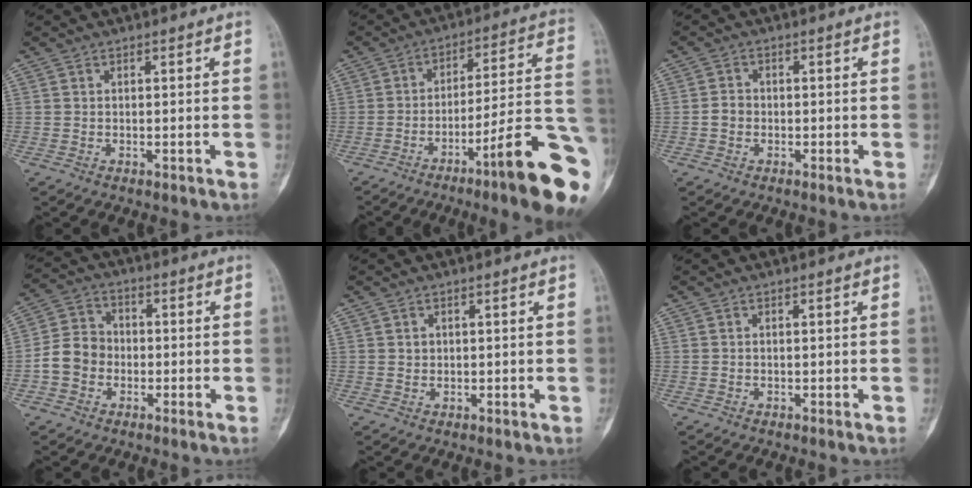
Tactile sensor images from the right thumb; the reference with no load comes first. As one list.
[{"total": 19.5, "force": [-9.0, 2.1, 17.1], "torque": [-0.195, 0.058, -0.132]}, {"total": 1.9, "force": [-0.7, 1.5, 1.0], "torque": [-0.014, 0.005, -0.021]}, {"total": 7.3, "force": [-1.9, 6.2, 3.4], "torque": [-0.049, 0.028, -0.048]}, {"total": 1.2, "force": [0.3, 1.1, 0.3], "torque": [0.000, 0.002, 0.004]}, {"total": 0.0}]